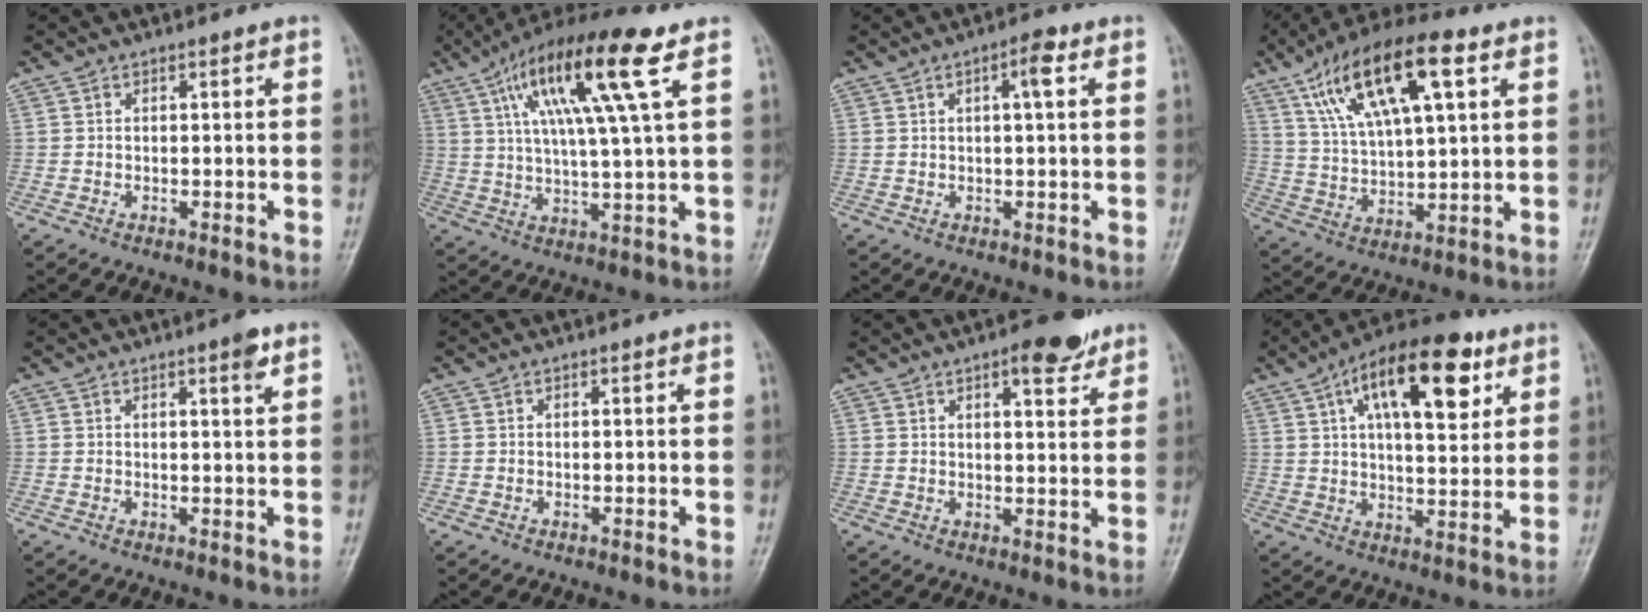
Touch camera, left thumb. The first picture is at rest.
{"total": 16.6, "force": [6.8, 1.7, 15.0], "torque": [-0.278, 0.000, 0.116]}
{"total": 3.6, "force": [1.2, 0.7, 3.3], "torque": [-0.053, 0.007, 0.016]}
{"total": 18.0, "force": [8.3, 6.4, 14.7], "torque": [-0.250, -0.003, 0.147]}
{"total": 2.4, "force": [1.4, 0.2, 1.9], "torque": [-0.028, -0.008, 0.020]}
{"total": 0.0}
{"total": 6.7, "force": [4.1, 2.4, 4.6], "torque": [-0.045, -0.019, 0.051]}
{"total": 18.0, "force": [8.1, 7.6, 14.2], "torque": [-0.198, -0.011, 0.122]}